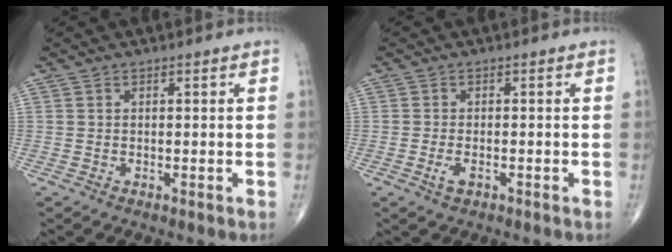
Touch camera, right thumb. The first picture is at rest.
{"total": 2.2, "force": [-0.9, 1.0, 1.7], "torque": [-0.037, 0.000, -0.017]}